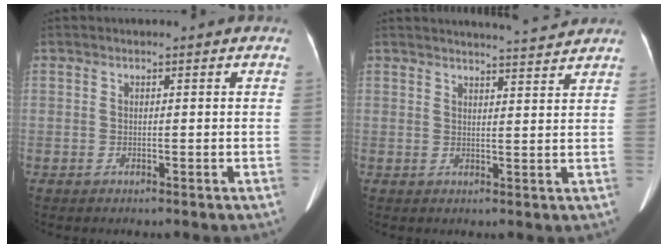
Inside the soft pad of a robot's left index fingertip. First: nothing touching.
{"total": 6.5, "force": [6.3, -0.4, 1.5], "torque": [-0.030, 0.000, 0.077]}